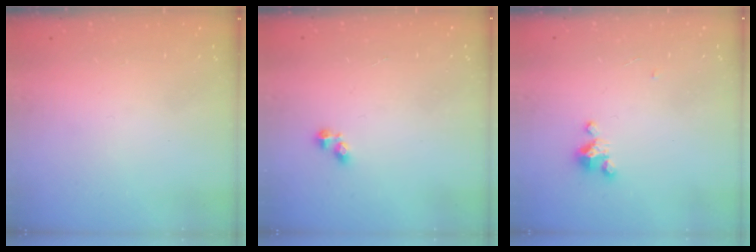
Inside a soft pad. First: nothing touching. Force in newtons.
{"total": 2.1, "press": 2.0, "slide": 0.4}
{"total": 3.3, "press": 3.3, "slide": 0.3}